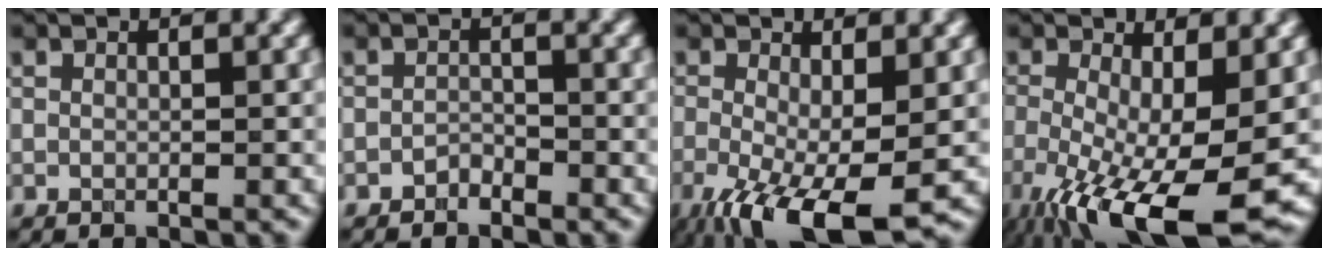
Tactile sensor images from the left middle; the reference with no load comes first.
{"total": 1.1, "force": [-0.9, 0.5, 0.3], "torque": [-0.004, 0.004, -0.018]}
{"total": 9.0, "force": [-3.5, 3.4, 7.6], "torque": [-0.153, -0.027, -0.052]}
{"total": 12.6, "force": [-4.9, 4.2, 10.8], "torque": [-0.194, -0.042, -0.077]}